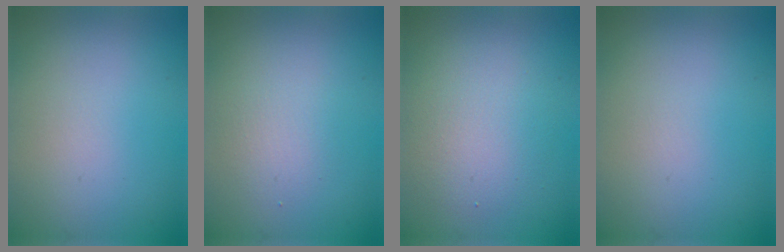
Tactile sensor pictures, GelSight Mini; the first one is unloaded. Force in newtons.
{"total": 2.0, "press": 2.0, "slide": 0.1}
{"total": 3.7, "press": 3.7, "slide": 0.2}
{"total": 0.0}